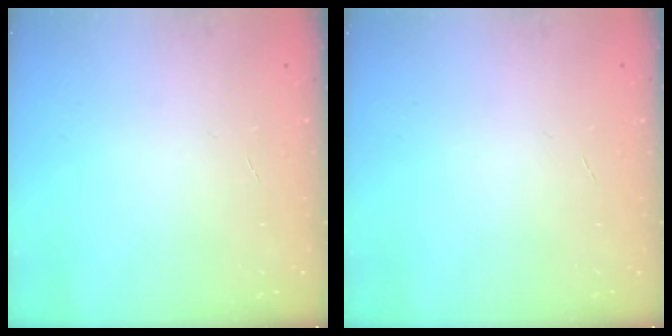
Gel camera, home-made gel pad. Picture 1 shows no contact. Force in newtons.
{"total": 0.0}